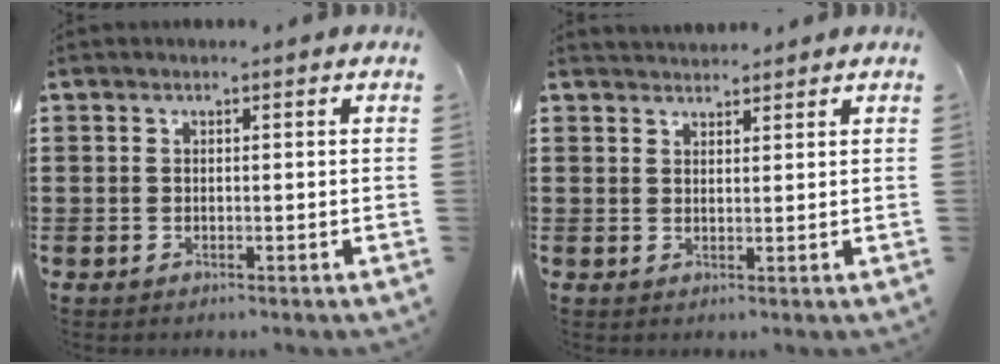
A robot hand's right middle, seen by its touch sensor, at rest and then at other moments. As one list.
[{"total": 1.8, "force": [1.7, 0.4, -0.3], "torque": [-0.001, 0.002, 0.035]}]